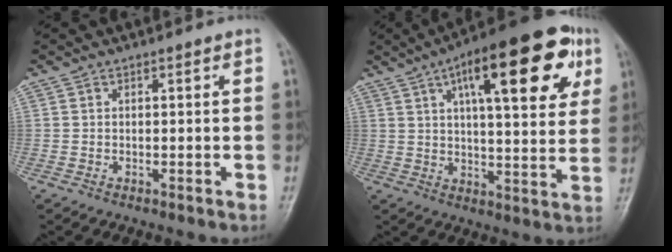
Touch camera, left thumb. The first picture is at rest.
{"total": 22.9, "force": [9.6, 7.8, 19.2], "torque": [-0.247, 0.001, 0.132]}